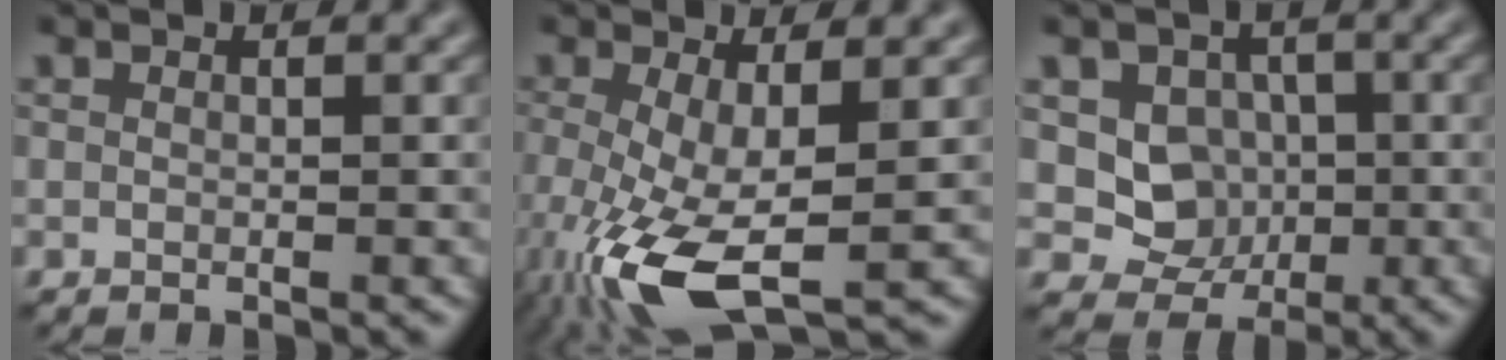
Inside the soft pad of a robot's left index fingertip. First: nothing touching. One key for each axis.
{"total": 8.8, "fx": -2.9, "fy": 2.8, "fz": 7.9, "tx": -0.173, "ty": -0.019, "tz": -0.055}
{"total": 4.2, "fx": 0.2, "fy": 3.7, "fz": 2.0, "tx": -0.024, "ty": -0.006, "tz": -0.006}